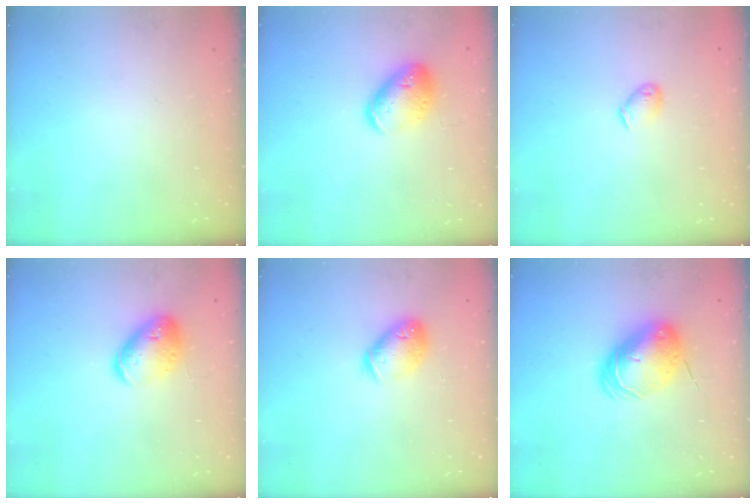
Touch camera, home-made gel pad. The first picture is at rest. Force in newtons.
{"total": 13.8, "press": 13.7, "slide": 2.1}
{"total": 5.0, "press": 4.9, "slide": 0.9}
{"total": 13.8, "press": 13.7, "slide": 2.1}
{"total": 10.5, "press": 10.4, "slide": 1.5}
{"total": 9.0, "press": 8.9, "slide": 1.7}